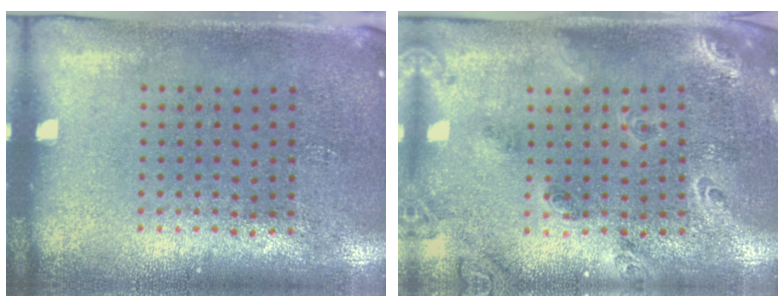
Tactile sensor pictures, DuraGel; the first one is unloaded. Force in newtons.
{"total": 1.8, "press": 1.6, "slide": 0.8}